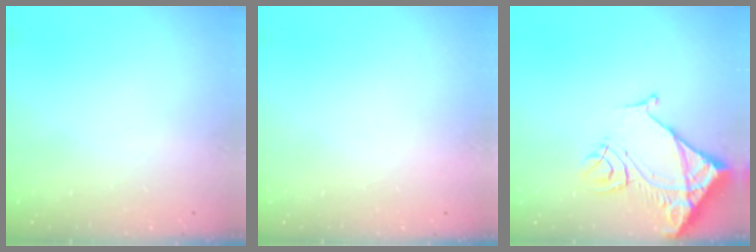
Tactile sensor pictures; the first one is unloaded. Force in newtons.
{"total": 1.5, "press": 1.5, "slide": 0.1}
{"total": 12.4, "press": 12.3, "slide": 1.6}